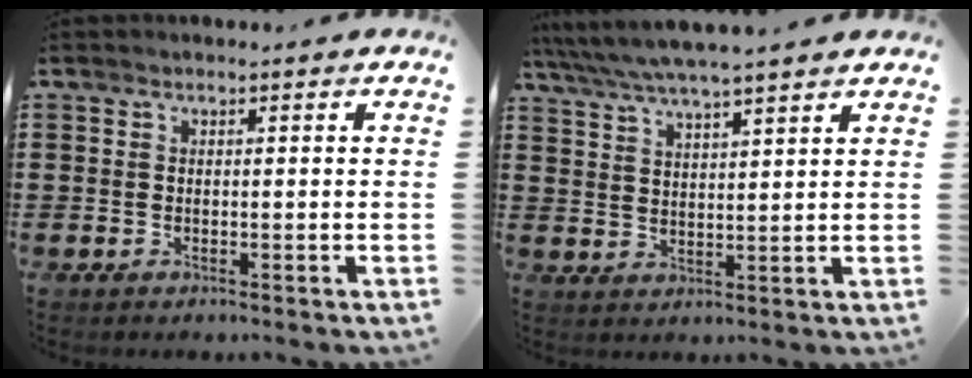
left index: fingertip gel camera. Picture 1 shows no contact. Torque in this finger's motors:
{"motor_torque": [1.41, -0.73, 1.03, 0.21]}